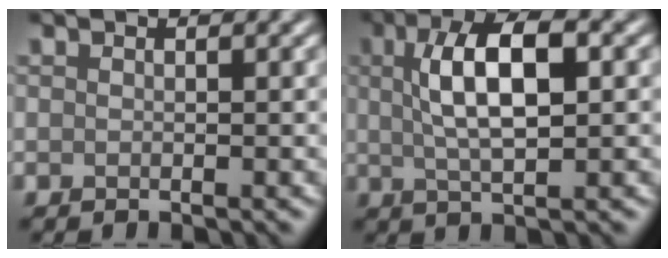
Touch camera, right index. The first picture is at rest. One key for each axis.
{"total": 6.6, "fx": 1.3, "fy": 2.3, "fz": 6.0, "tx": -0.105, "ty": 0.012, "tz": 0.023}